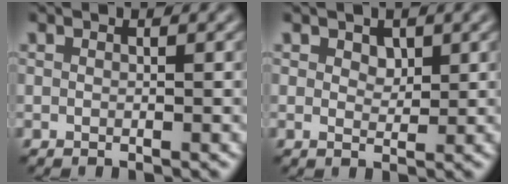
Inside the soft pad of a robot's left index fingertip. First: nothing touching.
{"total": 1.3, "force": [0.8, 0.8, 0.7], "torque": [-0.013, 0.000, 0.013]}